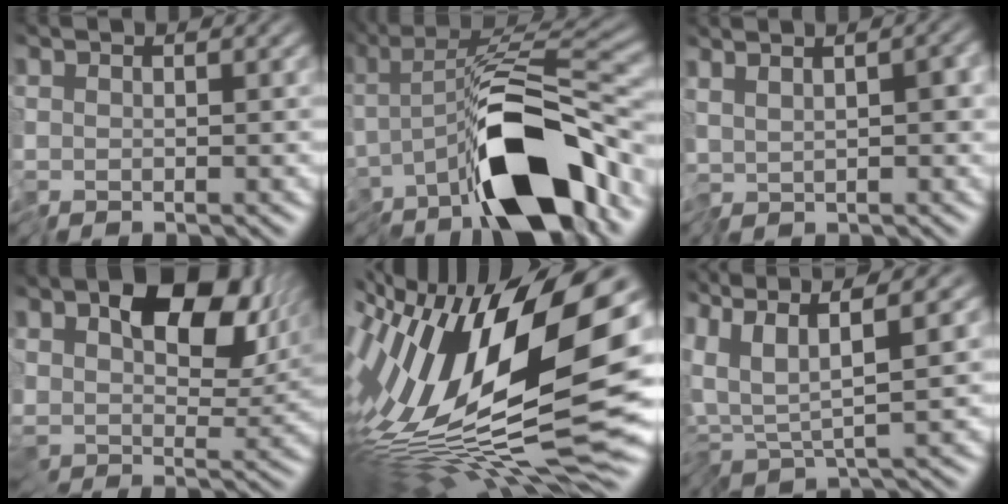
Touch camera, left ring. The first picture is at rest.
{"total": 11.6, "force": [-5.1, 3.7, 9.8], "torque": [-0.139, -0.004, -0.093]}
{"total": 3.3, "force": [0.3, 0.9, 3.2], "torque": [-0.053, 0.004, 0.003]}
{"total": 11.9, "force": [4.2, 7.2, 8.6], "torque": [-0.147, -0.014, 0.082]}
{"total": 17.6, "force": [0.3, 6.3, 16.5], "torque": [-0.309, 0.015, -0.015]}
{"total": 5.6, "force": [1.7, 1.5, 5.1], "torque": [-0.116, 0.006, 0.026]}